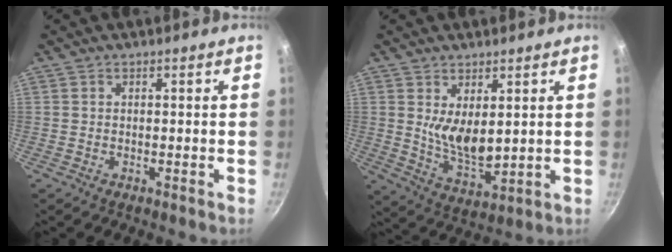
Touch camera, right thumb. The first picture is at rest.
{"total": 8.1, "force": [2.3, 4.0, 6.7], "torque": [-0.100, -0.037, 0.057]}